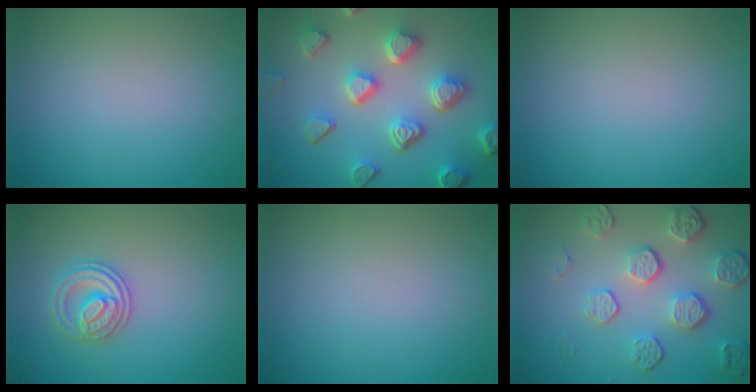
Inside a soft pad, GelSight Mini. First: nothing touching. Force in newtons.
{"total": 6.7, "press": 5.3, "slide": 4.1}
{"total": 0.0}
{"total": 2.6, "press": 2.6, "slide": 0.5}
{"total": 0.0}
{"total": 5.4, "press": 4.1, "slide": 3.6}